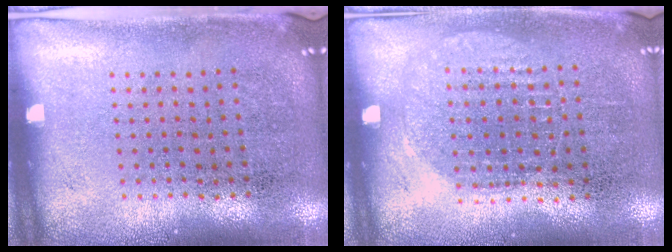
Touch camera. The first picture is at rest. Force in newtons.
{"total": 1.0, "press": 0.9, "slide": 0.4}